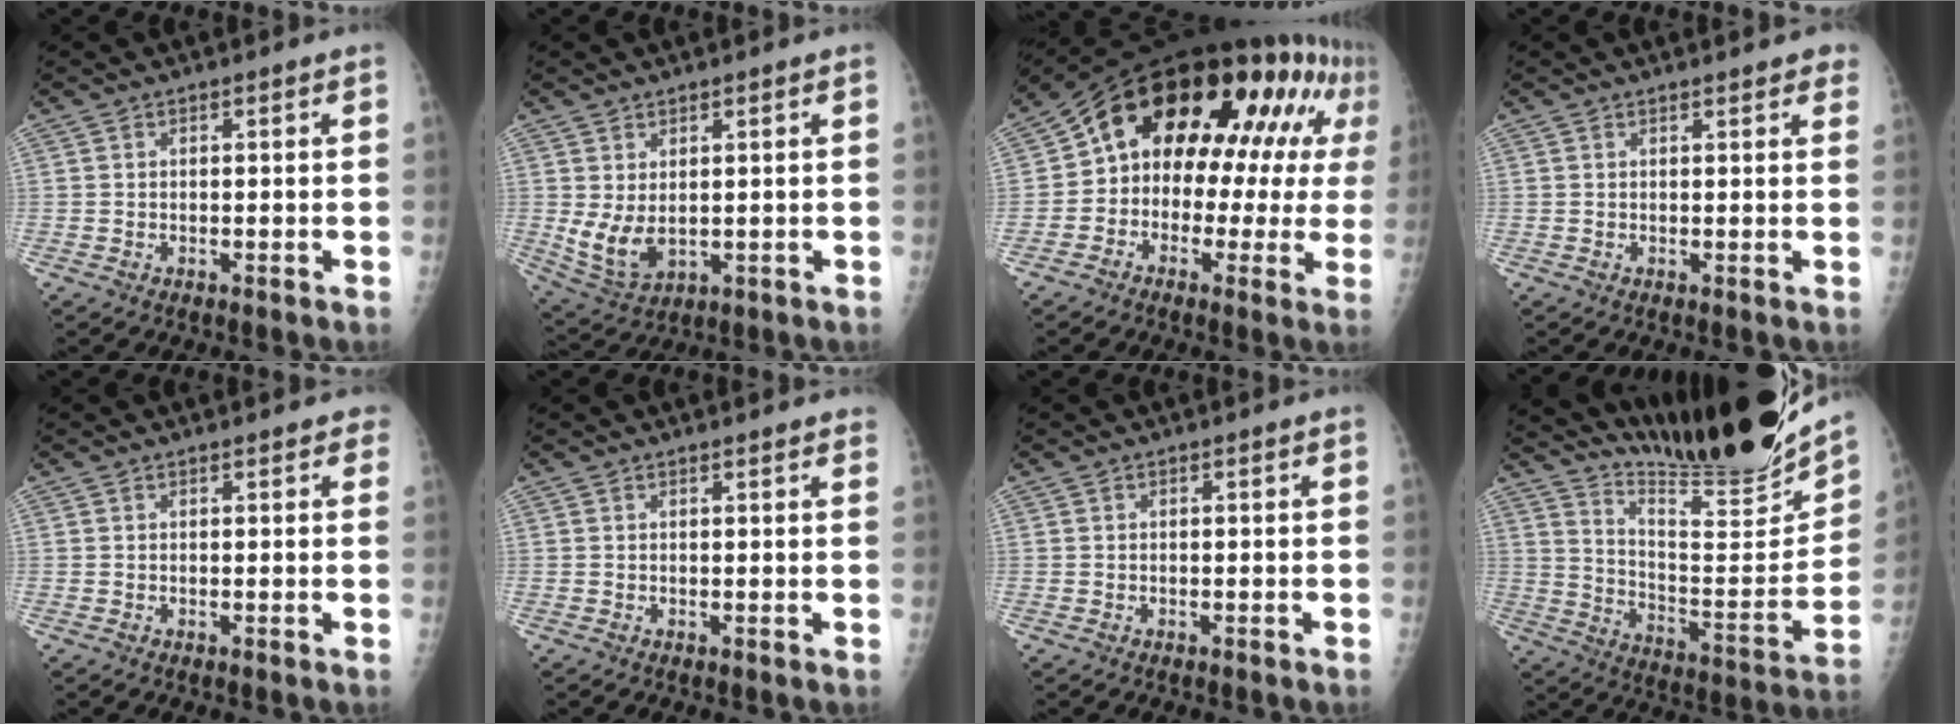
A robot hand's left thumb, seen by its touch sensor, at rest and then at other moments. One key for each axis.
{"total": 6.8, "fx": 0.3, "fy": 4.2, "fz": 5.4, "tx": -0.104, "ty": -0.010, "tz": 0.024}
{"total": 22.7, "fx": 4.2, "fy": 14.9, "fz": 16.5, "tx": -0.186, "ty": 0.056, "tz": 0.053}
{"total": 3.3, "fx": 2.5, "fy": 1.0, "fz": 2.0, "tx": -0.009, "ty": 0.000, "tz": 0.026}
{"total": 1.8, "fx": 1.3, "fy": 0.9, "fz": 0.9, "tx": 0.010, "ty": 0.001, "tz": 0.008}
{"total": 2.4, "fx": 2.0, "fy": 0.3, "fz": 1.2, "tx": -0.008, "ty": 0.000, "tz": 0.019}
{"total": 0.0}
{"total": 22.8, "fx": 20.5, "fy": 0.9, "fz": 9.8, "tx": -0.132, "ty": -0.157, "tz": 0.320}